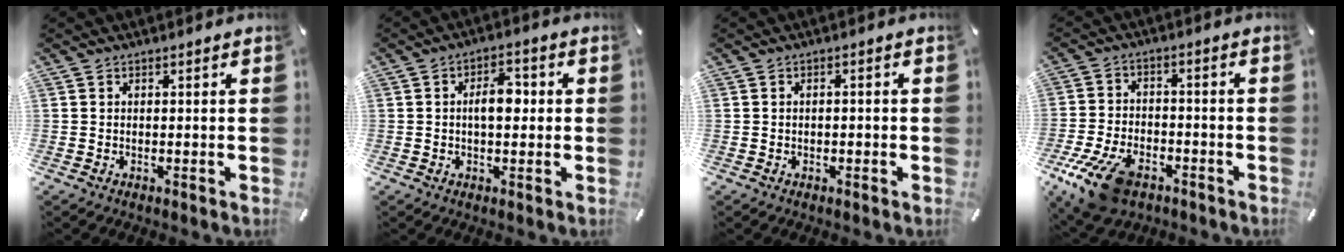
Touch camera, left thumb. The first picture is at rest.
{"total": 6.3, "force": [0.2, 3.4, 5.3], "torque": [-0.078, 0.004, -0.004]}
{"total": 1.4, "force": [-0.7, 0.8, 0.8], "torque": [-0.016, 0.004, -0.014]}
{"total": 13.2, "force": [-7.7, 7.2, 7.9], "torque": [-0.159, 0.036, -0.136]}